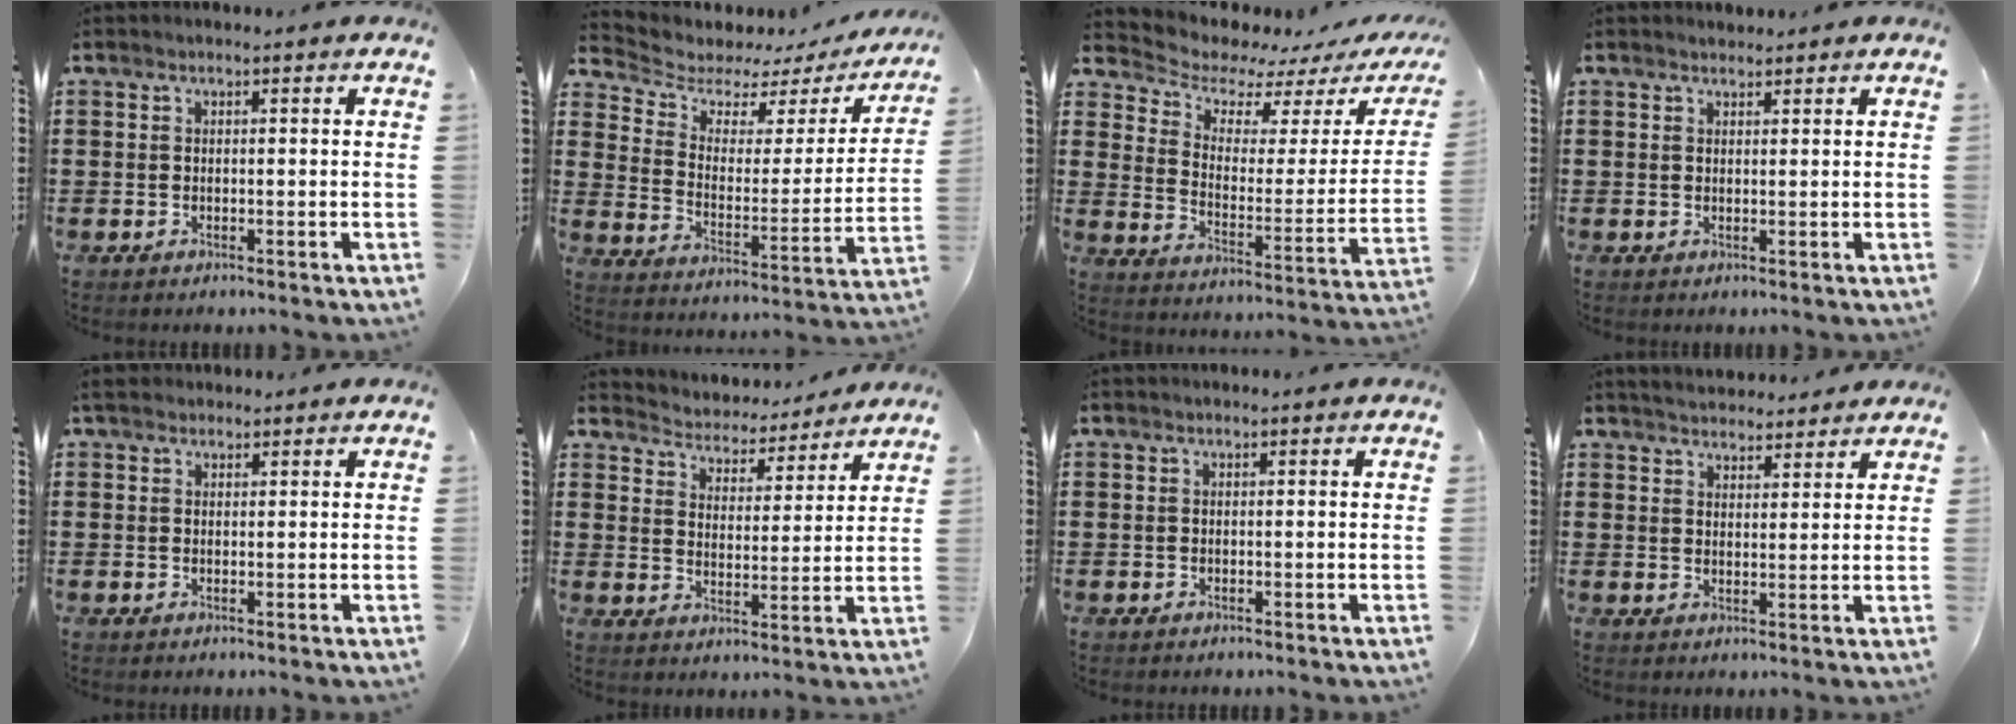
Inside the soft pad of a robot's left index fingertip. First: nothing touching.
{"total": 4.4, "force": [3.5, 2.2, 1.5], "torque": [-0.056, -0.024, 0.054]}
{"total": 5.6, "force": [5.1, 2.0, 1.1], "torque": [-0.050, -0.045, 0.086]}
{"total": 1.0, "force": [1.0, 0.2, 0.0], "torque": [-0.001, 0.000, 0.021]}
{"total": 1.7, "force": [1.4, 0.9, 0.5], "torque": [-0.014, 0.007, 0.027]}
{"total": 4.1, "force": [4.0, 0.3, -0.3], "torque": [-0.020, -0.035, 0.064]}
{"total": 0.0}
{"total": 3.1, "force": [3.1, 0.3, 0.1], "torque": [-0.011, -0.009, 0.057]}